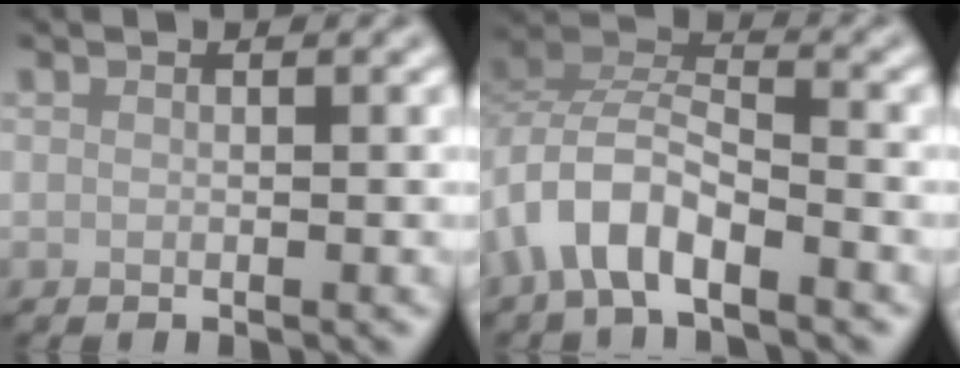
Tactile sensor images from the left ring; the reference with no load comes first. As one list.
[{"total": 5.5, "force": [-3.4, 2.2, 3.6], "torque": [-0.064, 0.009, -0.075]}]